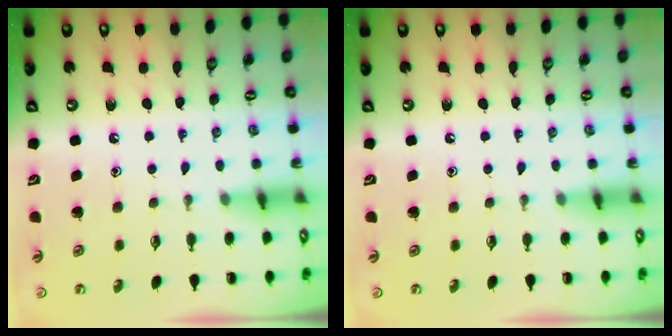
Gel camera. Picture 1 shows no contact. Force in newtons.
{"total": 0.0}